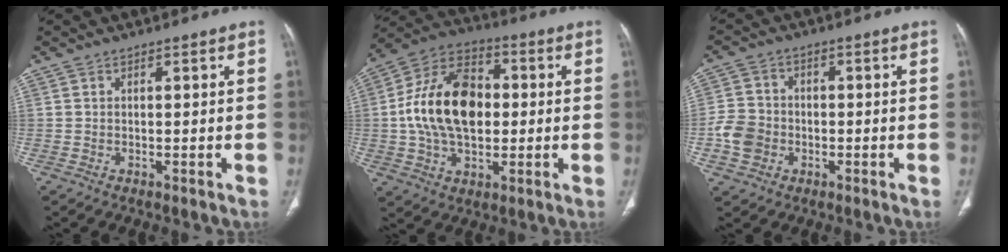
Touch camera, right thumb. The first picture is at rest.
{"total": 18.7, "force": [0.6, 12.1, 14.2], "torque": [-0.239, 0.024, 0.007]}
{"total": 6.8, "force": [-1.9, 5.8, 3.1], "torque": [-0.042, 0.017, -0.039]}